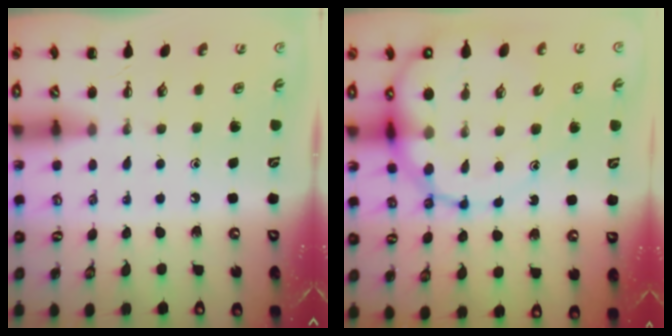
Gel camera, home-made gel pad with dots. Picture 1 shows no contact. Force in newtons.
{"total": 17.9, "press": 17.4, "slide": 4.4}